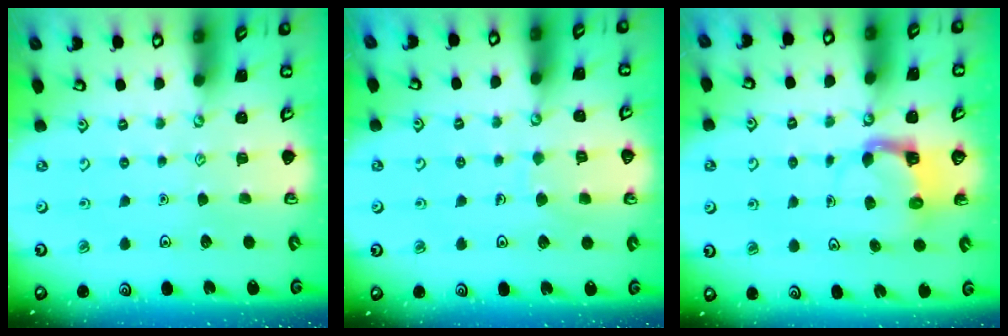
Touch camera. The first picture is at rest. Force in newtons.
{"total": 5.1, "press": 5.1, "slide": 0.5}
{"total": 3.9, "press": 3.9, "slide": 0.2}